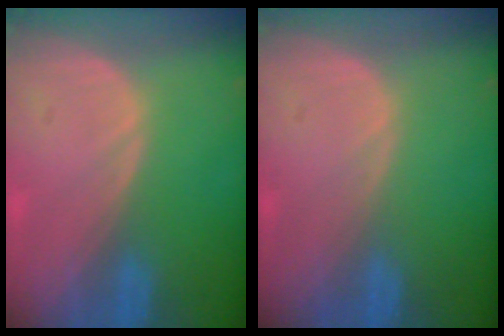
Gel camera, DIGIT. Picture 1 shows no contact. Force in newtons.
{"total": 0.0}